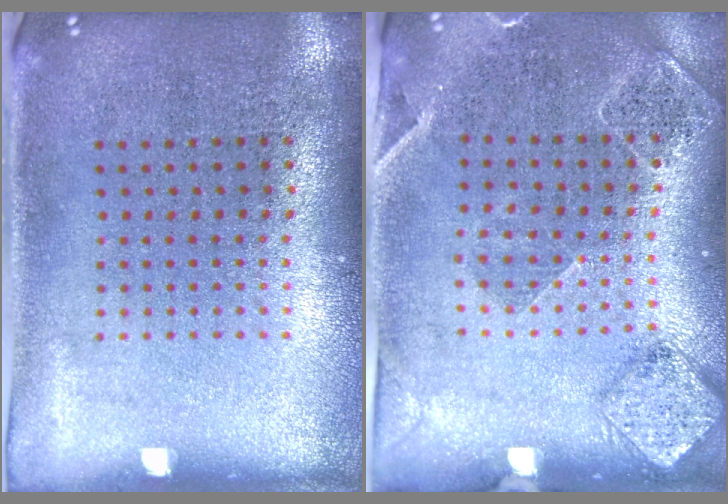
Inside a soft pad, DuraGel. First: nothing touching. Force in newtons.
{"total": 1.6, "press": 1.6, "slide": 0.3}